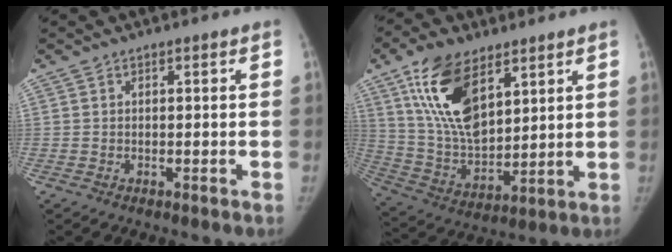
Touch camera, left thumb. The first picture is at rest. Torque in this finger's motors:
{"motor_torque": [1.65, 2.28, 1.40, -1.37, 0.16]}